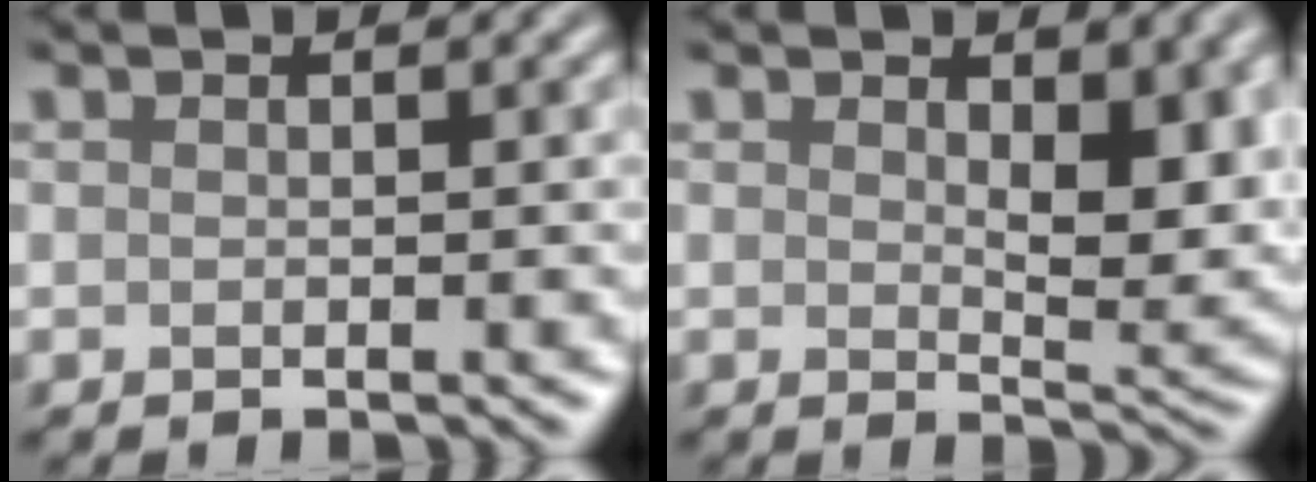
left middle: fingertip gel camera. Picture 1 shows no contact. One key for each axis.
{"total": 5.1, "fx": 1.5, "fy": 2.3, "fz": 4.3, "tx": -0.058, "ty": -0.010, "tz": 0.031}